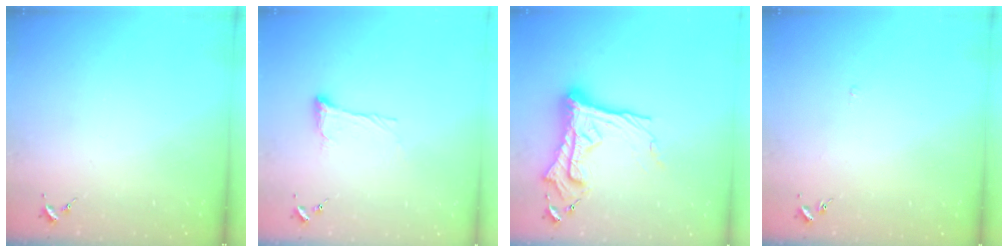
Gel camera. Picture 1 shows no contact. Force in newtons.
{"total": 10.2, "press": 10.2, "slide": 0.7}
{"total": 19.7, "press": 19.6, "slide": 1.9}
{"total": 2.4, "press": 2.4, "slide": 0.3}